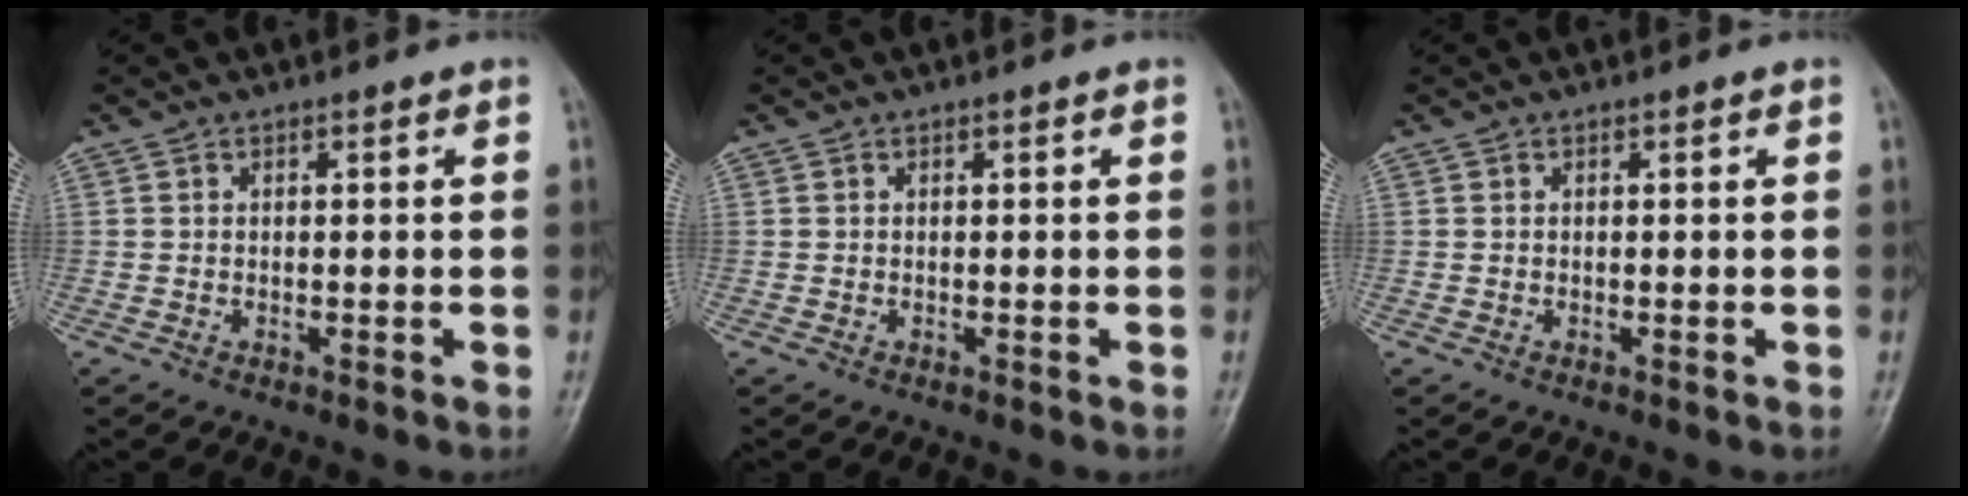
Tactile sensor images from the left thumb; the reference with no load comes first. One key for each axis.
{"total": 0.0}
{"total": 0.0}